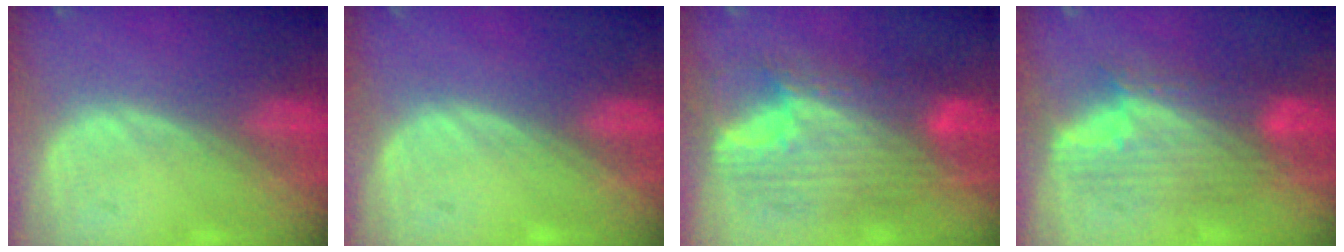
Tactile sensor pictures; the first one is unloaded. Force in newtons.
{"total": 0.0}
{"total": 11.4, "press": 11.4, "slide": 1.1}
{"total": 8.4, "press": 8.4, "slide": 0.3}